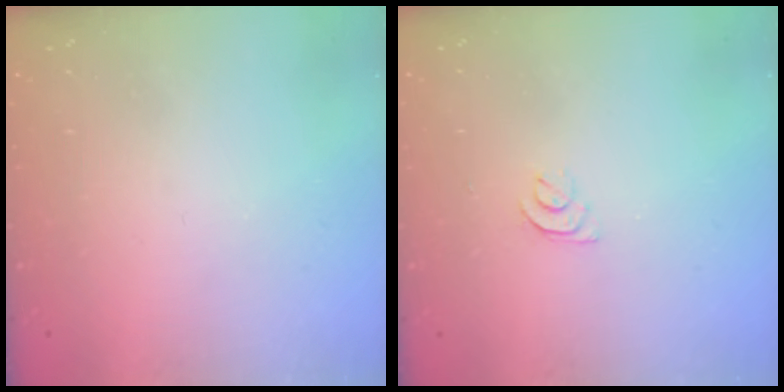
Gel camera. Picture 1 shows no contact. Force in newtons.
{"total": 3.6, "press": 3.6, "slide": 0.4}